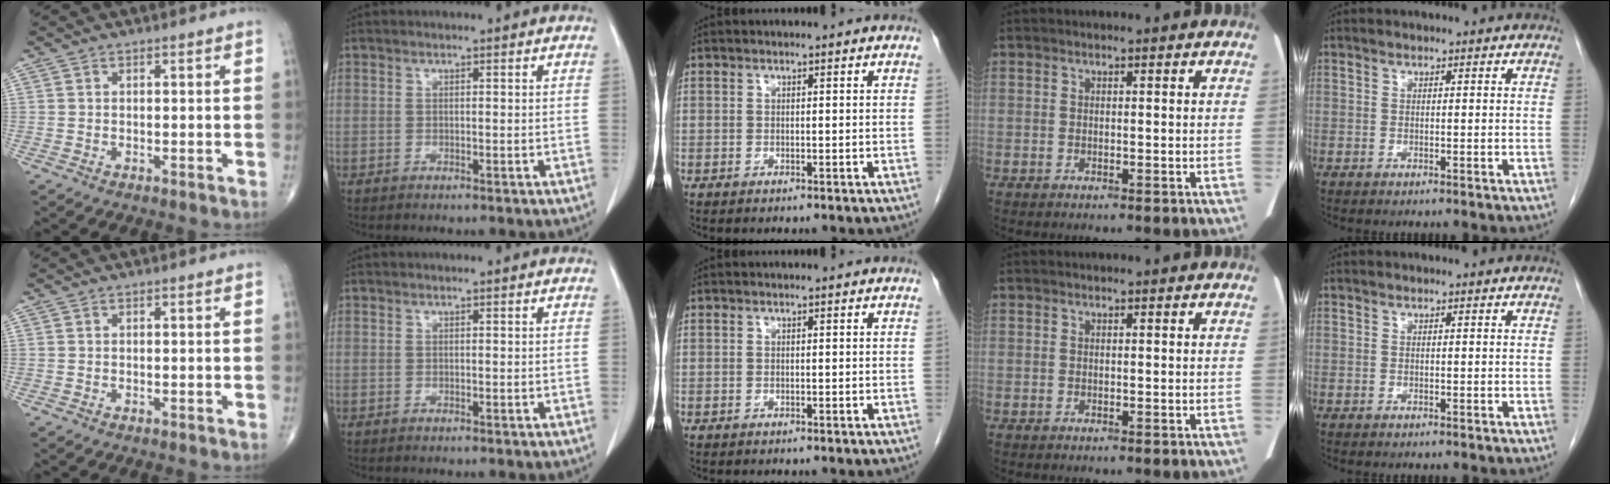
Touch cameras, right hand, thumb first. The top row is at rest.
{}